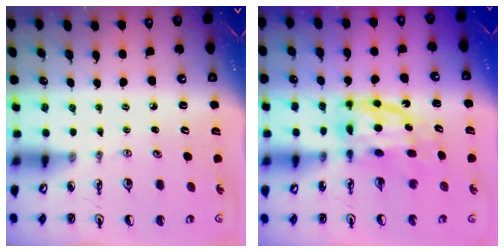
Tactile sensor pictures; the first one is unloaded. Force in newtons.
{"total": 10.7, "press": 10.6, "slide": 0.9}